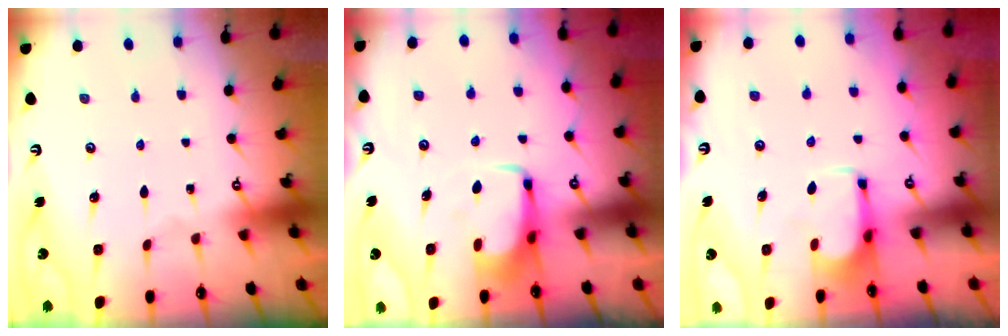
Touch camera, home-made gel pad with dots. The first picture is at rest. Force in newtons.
{"total": 7.2, "press": 7.2, "slide": 1.0}
{"total": 2.0, "press": 1.9, "slide": 0.4}